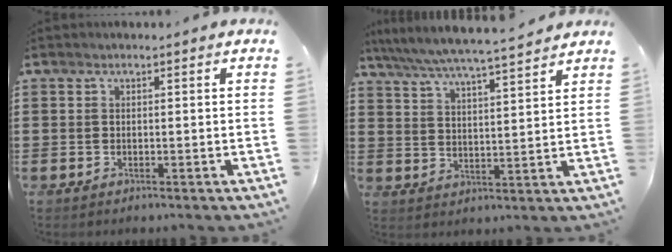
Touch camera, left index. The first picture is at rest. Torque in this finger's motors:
{"motor_torque": [0.66, 0.44, 0.29, 0.15]}